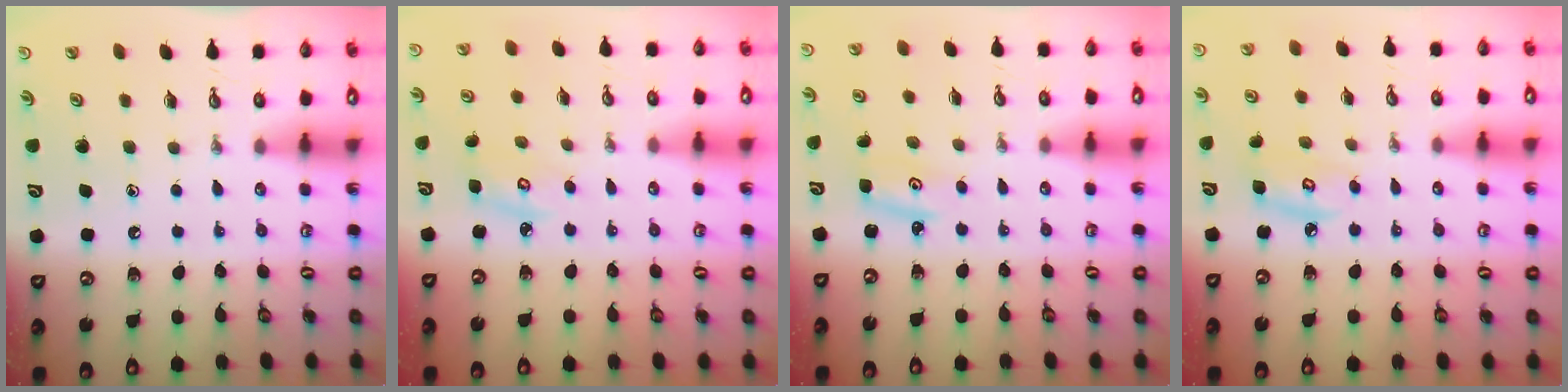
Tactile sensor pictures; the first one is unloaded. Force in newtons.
{"total": 4.9, "press": 4.8, "slide": 0.6}
{"total": 2.7, "press": 2.7, "slide": 0.3}
{"total": 5.5, "press": 5.5, "slide": 0.4}